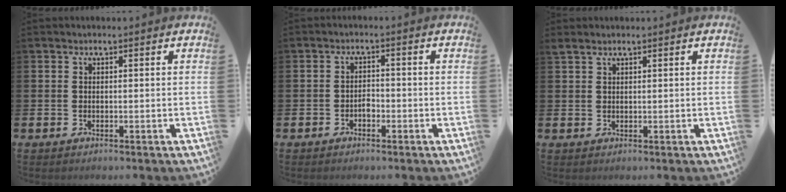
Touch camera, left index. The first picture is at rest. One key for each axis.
{"total": 1.5, "fx": -0.9, "fy": 1.0, "fz": 0.7, "tx": -0.014, "ty": 0.003, "tz": -0.019}
{"total": 1.2, "fx": 1.1, "fy": 0.3, "fz": 0.4, "tx": -0.007, "ty": 0.001, "tz": 0.019}